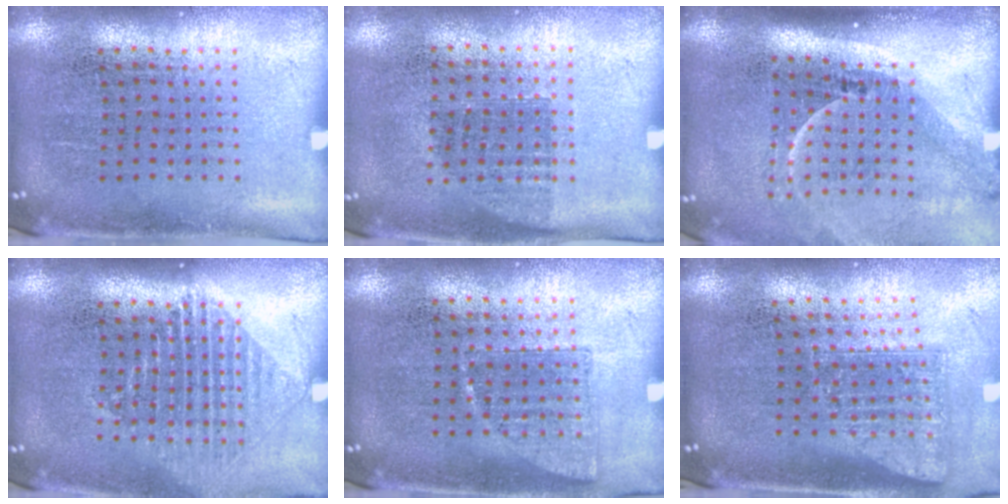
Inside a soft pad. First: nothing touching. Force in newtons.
{"total": 0.7, "press": 0.6, "slide": 0.3}
{"total": 2.3, "press": 1.5, "slide": 1.7}
{"total": 1.3, "press": 1.2, "slide": 0.5}
{"total": 0.7, "press": 0.7, "slide": 0.3}
{"total": 1.6, "press": 1.2, "slide": 1.1}